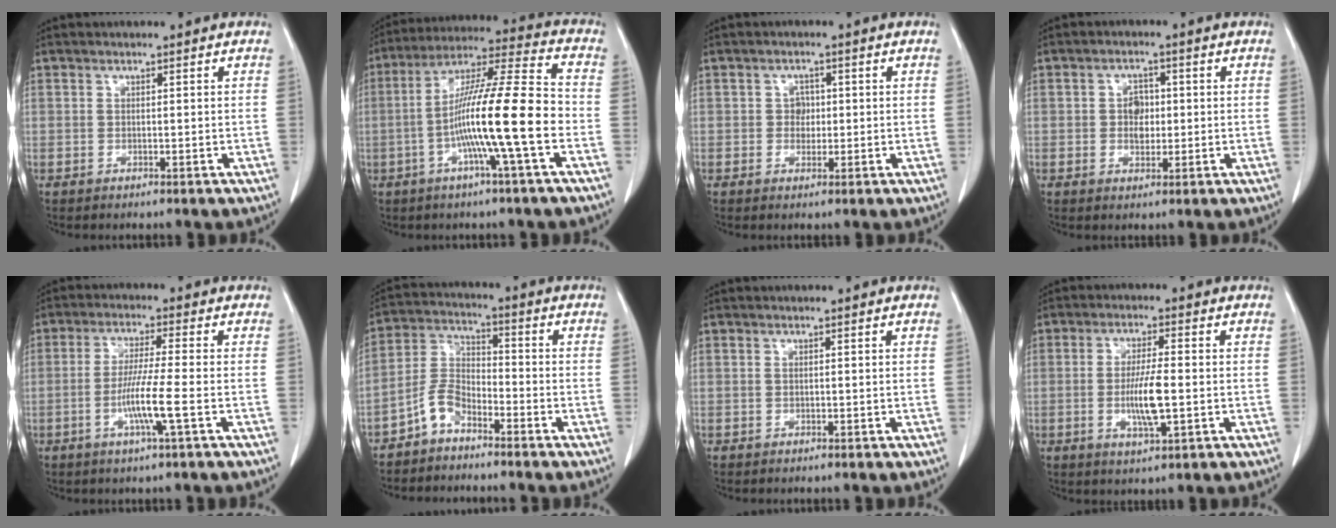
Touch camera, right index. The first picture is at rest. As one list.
[{"total": 15.5, "force": [-3.8, -0.3, 15.0], "torque": [-0.264, 0.008, -0.078]}, {"total": 2.2, "force": [0.1, 1.9, 1.1], "torque": [-0.013, 0.004, 0.001]}, {"total": 3.8, "force": [-0.1, 2.0, 3.2], "torque": [-0.061, 0.004, -0.001]}, {"total": 7.0, "force": [-2.1, -0.7, 6.7], "torque": [-0.129, -0.009, -0.043]}, {"total": 5.6, "force": [-4.0, 2.8, 2.8], "torque": [-0.061, 0.008, -0.084]}, {"total": 0.0}, {"total": 6.9, "force": [-1.1, 0.9, 6.7], "torque": [-0.129, -0.008, -0.020]}]